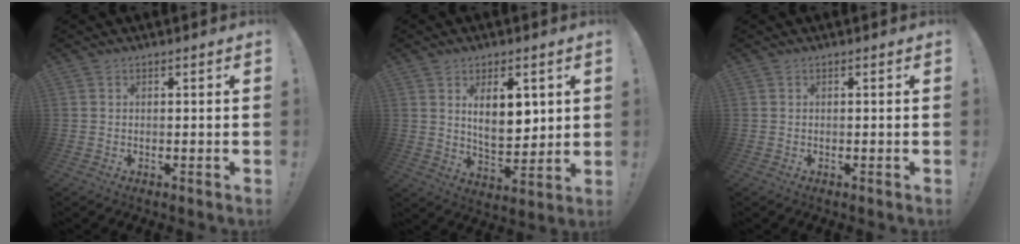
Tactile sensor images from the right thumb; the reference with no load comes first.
{"total": 10.8, "force": [3.9, 5.7, 8.3], "torque": [-0.115, -0.018, 0.067]}
{"total": 0.0}